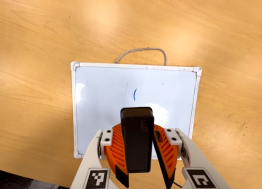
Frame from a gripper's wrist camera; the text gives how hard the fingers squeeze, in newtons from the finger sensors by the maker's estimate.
{"total": 9.8, "left": 9.9, "right": 9.7}